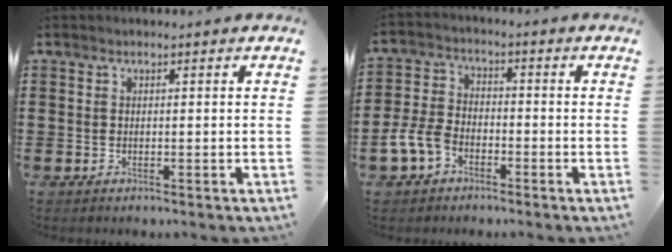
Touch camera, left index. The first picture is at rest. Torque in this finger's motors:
{"motor_torque": [0.64, 0.32, 0.27, 0.05]}